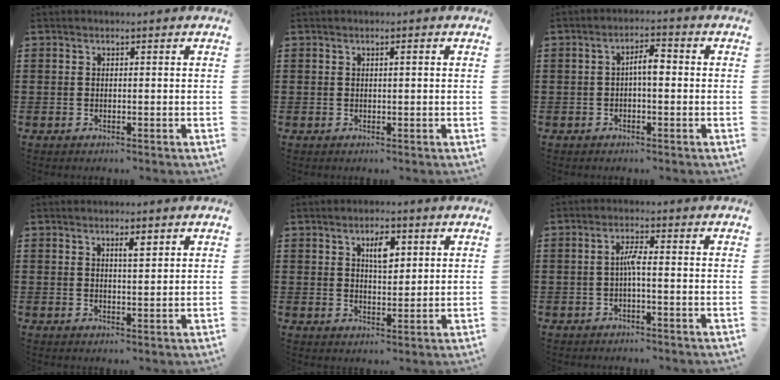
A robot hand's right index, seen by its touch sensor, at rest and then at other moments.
{"total": 0.7, "force": [0.1, 0.0, 0.7], "torque": [-0.013, -0.001, 0.002]}
{"total": 3.3, "force": [-0.3, 1.0, 3.1], "torque": [-0.058, 0.009, -0.009]}
{"total": 2.2, "force": [1.1, 0.4, 1.9], "torque": [-0.023, -0.004, 0.012]}
{"total": 4.1, "force": [1.8, 1.7, 3.2], "torque": [-0.053, 0.003, 0.027]}
{"total": 2.6, "force": [-0.5, 0.2, 2.5], "torque": [-0.050, 0.001, -0.011]}